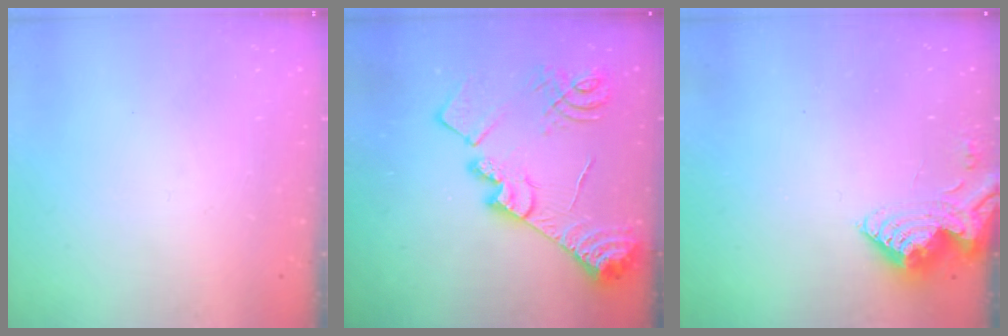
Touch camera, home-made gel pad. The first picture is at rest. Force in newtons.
{"total": 20.8, "press": 20.8, "slide": 1.5}
{"total": 9.3, "press": 9.3, "slide": 0.4}